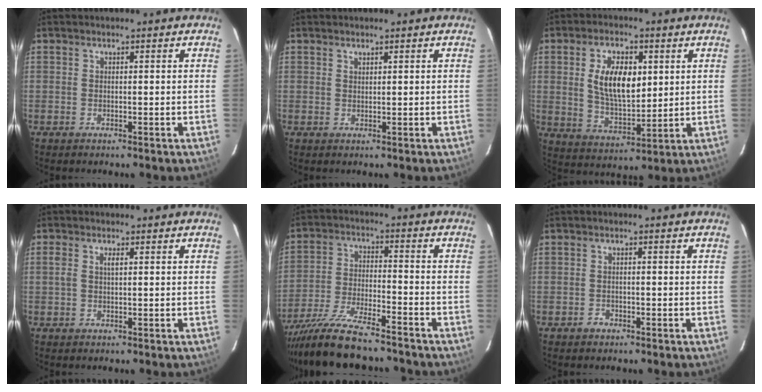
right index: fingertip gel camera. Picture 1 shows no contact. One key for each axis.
{"total": 0.8, "fx": 0.7, "fy": 0.4, "fz": 0.2, "tx": -0.003, "ty": -0.001, "tz": 0.013}
{"total": 11.5, "fx": 2.7, "fy": 5.9, "fz": 9.5, "tx": -0.179, "ty": 0.004, "tz": 0.059}
{"total": 2.1, "fx": 0.5, "fy": 1.0, "fz": 1.8, "tx": -0.035, "ty": 0.003, "tz": 0.007}
{"total": 14.9, "fx": -13.1, "fy": 2.4, "fz": 6.8, "tx": -0.143, "ty": -0.030, "tz": -0.226}
{"total": 1.5, "fx": -1.0, "fy": 1.2, "fz": 0.1, "tx": 0.000, "ty": 0.002, "tz": -0.013}